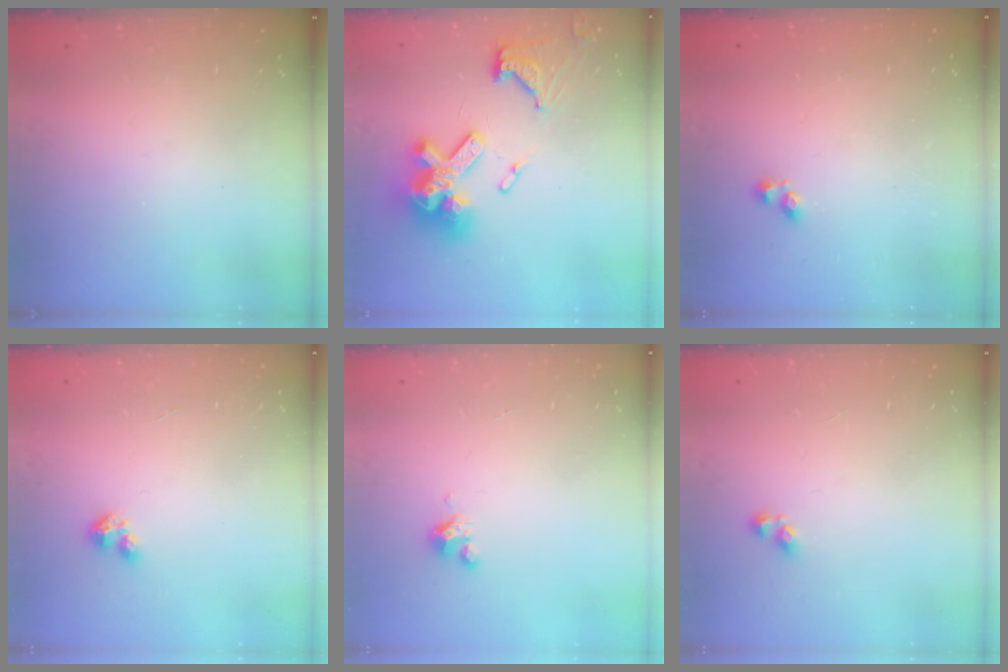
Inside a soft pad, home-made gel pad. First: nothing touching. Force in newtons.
{"total": 20.2, "press": 20.1, "slide": 2.1}
{"total": 0.9, "press": 0.4, "slide": 0.8}
{"total": 3.4, "press": 3.4, "slide": 0.4}
{"total": 2.5, "press": 2.5, "slide": 0.2}
{"total": 3.7, "press": 3.6, "slide": 0.7}